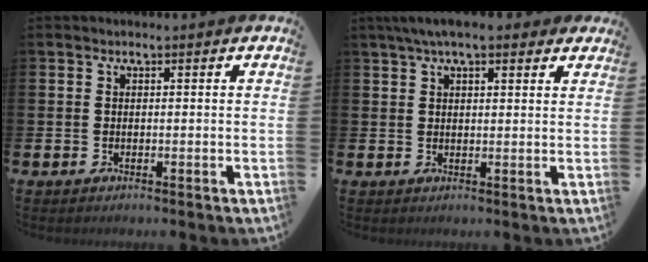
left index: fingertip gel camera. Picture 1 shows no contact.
{"total": 4.7, "force": [3.8, 1.3, 2.6], "torque": [-0.052, -0.002, 0.067]}